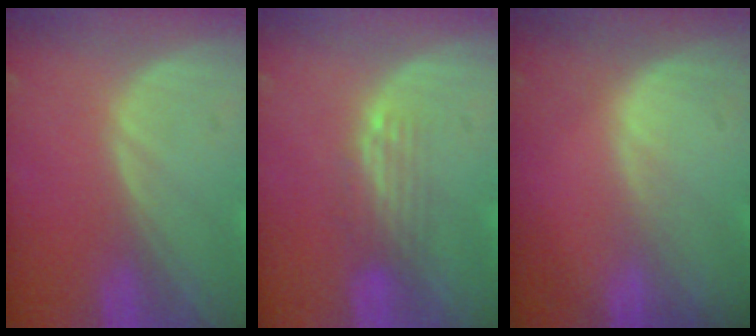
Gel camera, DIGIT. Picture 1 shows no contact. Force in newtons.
{"total": 3.3, "press": 2.8, "slide": 1.8}
{"total": 0.6, "press": 0.6, "slide": 0.1}